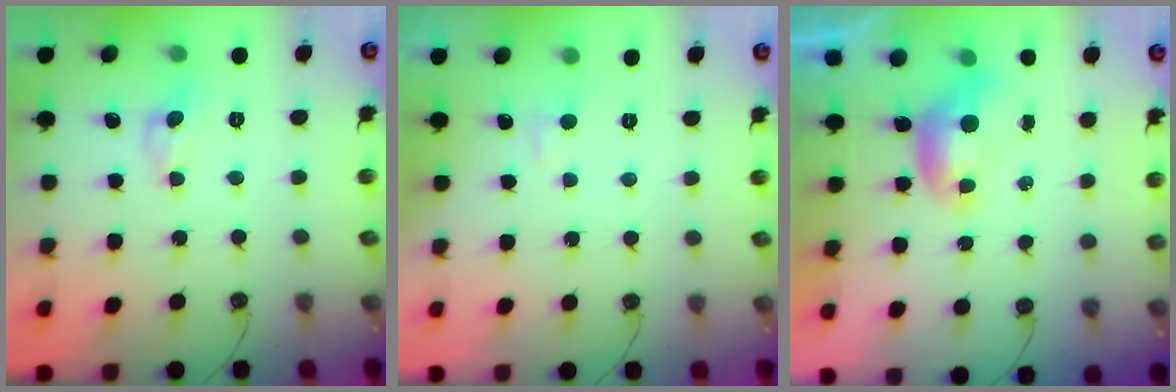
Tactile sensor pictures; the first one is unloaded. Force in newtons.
{"total": 1.8, "press": 1.7, "slide": 0.6}
{"total": 0.0}